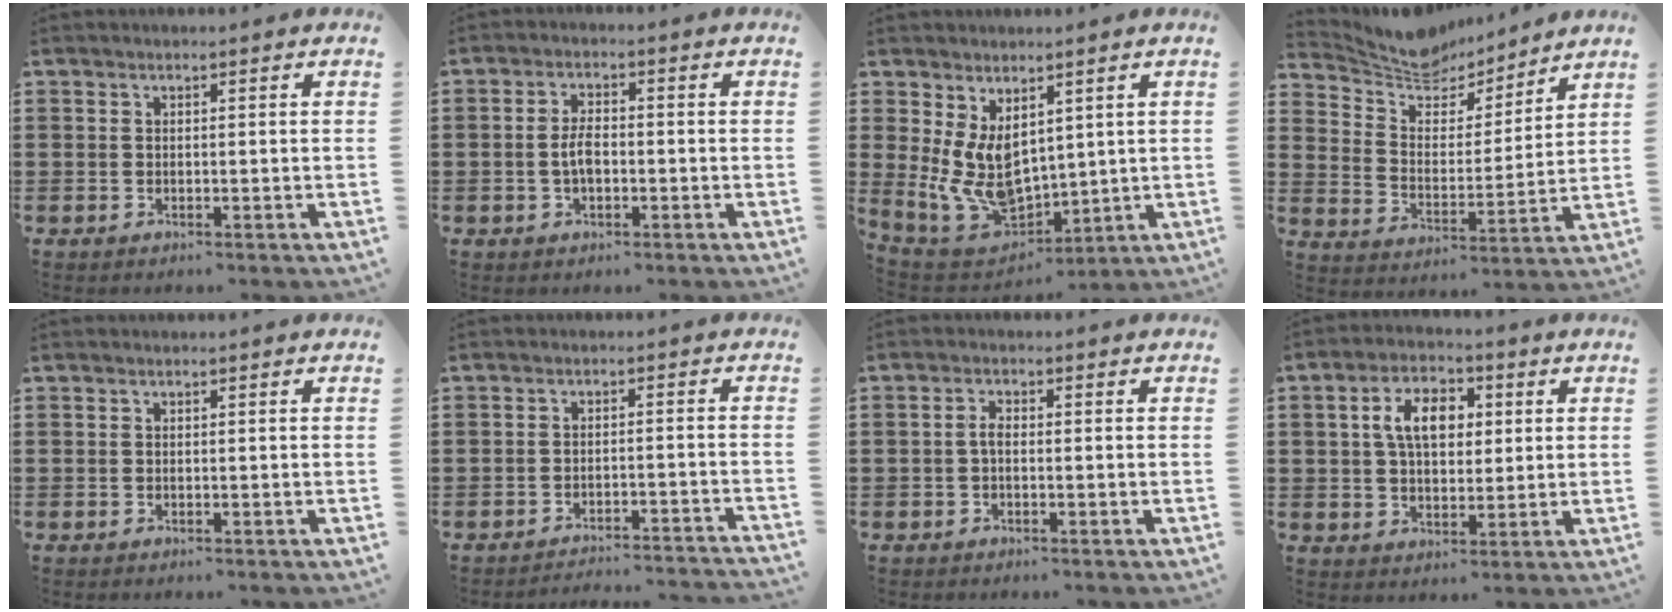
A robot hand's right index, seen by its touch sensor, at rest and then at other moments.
{"total": 3.8, "force": [-0.6, 1.8, 3.3], "torque": [-0.077, 0.000, -0.015]}
{"total": 10.0, "force": [2.4, 6.2, 7.5], "torque": [-0.185, -0.015, 0.050]}
{"total": 7.3, "force": [6.7, 2.6, 1.0], "torque": [-0.059, -0.047, 0.122]}
{"total": 0.0}
{"total": 2.9, "force": [-2.9, -0.1, 0.4], "torque": [-0.012, -0.001, -0.062]}
{"total": 1.7, "force": [-0.4, 0.7, 1.5], "torque": [-0.037, -0.001, -0.011]}
{"total": 7.4, "force": [1.7, 4.5, 5.6], "torque": [-0.115, 0.016, 0.024]}